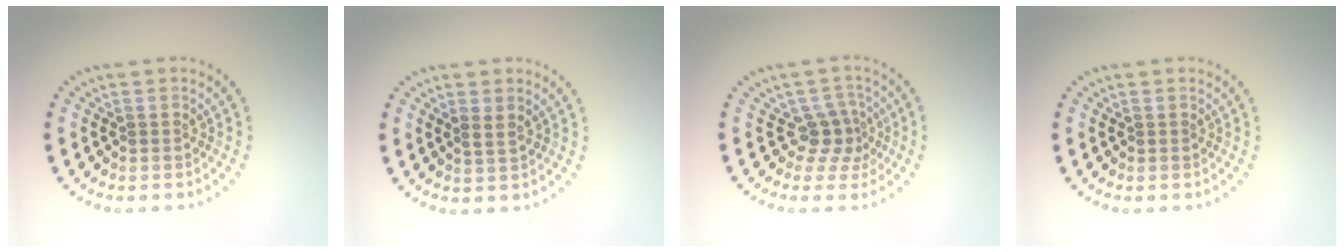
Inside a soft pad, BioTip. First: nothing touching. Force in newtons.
{"total": 0.6, "press": 0.3, "slide": 0.5}
{"total": 2.5, "press": 1.8, "slide": 1.8}
{"total": 0.0}